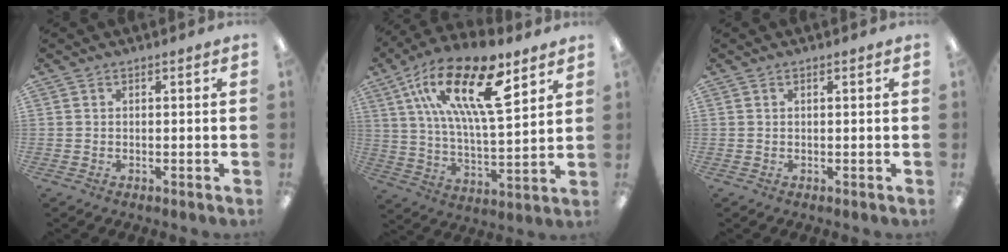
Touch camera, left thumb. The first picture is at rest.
{"total": 22.6, "force": [12.3, 7.7, 17.2], "torque": [-0.317, -0.057, 0.201]}
{"total": 0.7, "force": [0.2, 0.2, 0.7], "torque": [-0.013, 0.002, 0.003]}